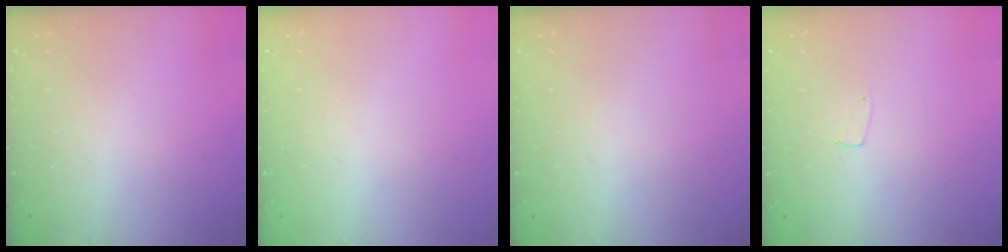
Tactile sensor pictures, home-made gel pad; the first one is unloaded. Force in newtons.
{"total": 0.0}
{"total": 0.0}
{"total": 3.2, "press": 3.2, "slide": 0.2}